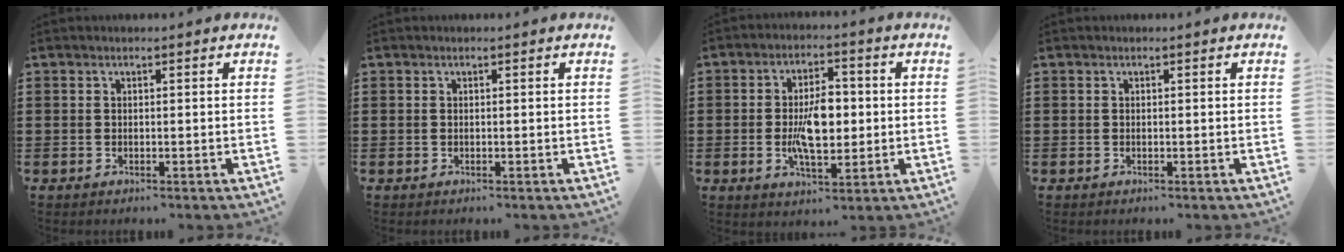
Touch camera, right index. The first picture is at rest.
{"total": 0.0}
{"total": 7.7, "force": [-0.5, 3.7, 6.7], "torque": [-0.126, -0.003, -0.019]}
{"total": 0.0}